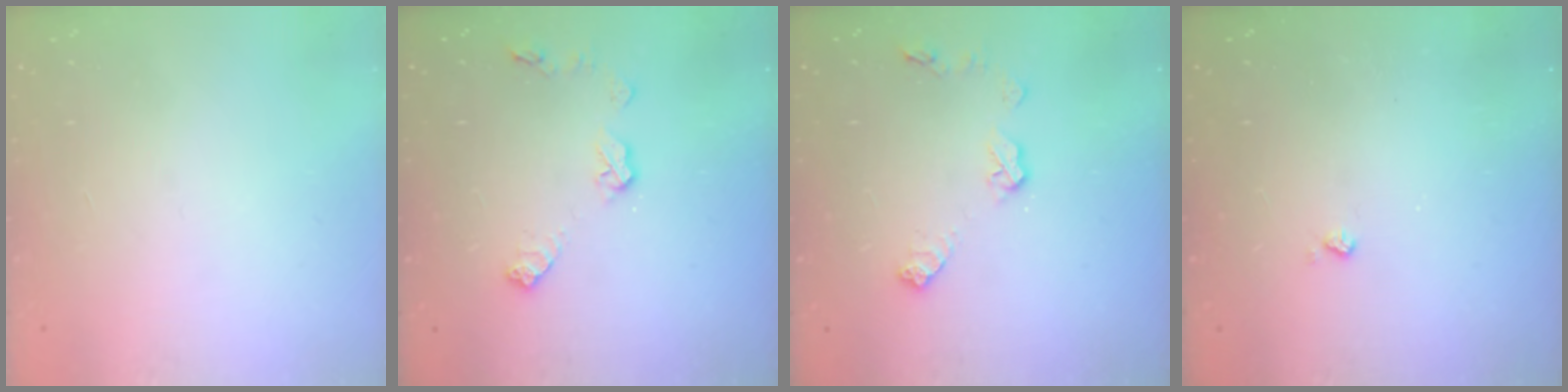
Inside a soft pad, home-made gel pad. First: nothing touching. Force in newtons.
{"total": 8.4, "press": 8.4, "slide": 0.3}
{"total": 8.4, "press": 8.4, "slide": 0.3}
{"total": 2.5, "press": 2.5, "slide": 0.5}